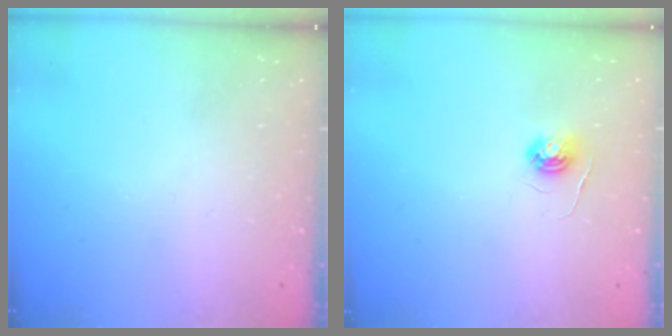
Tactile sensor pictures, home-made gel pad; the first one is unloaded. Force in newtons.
{"total": 4.0, "press": 4.0, "slide": 0.5}